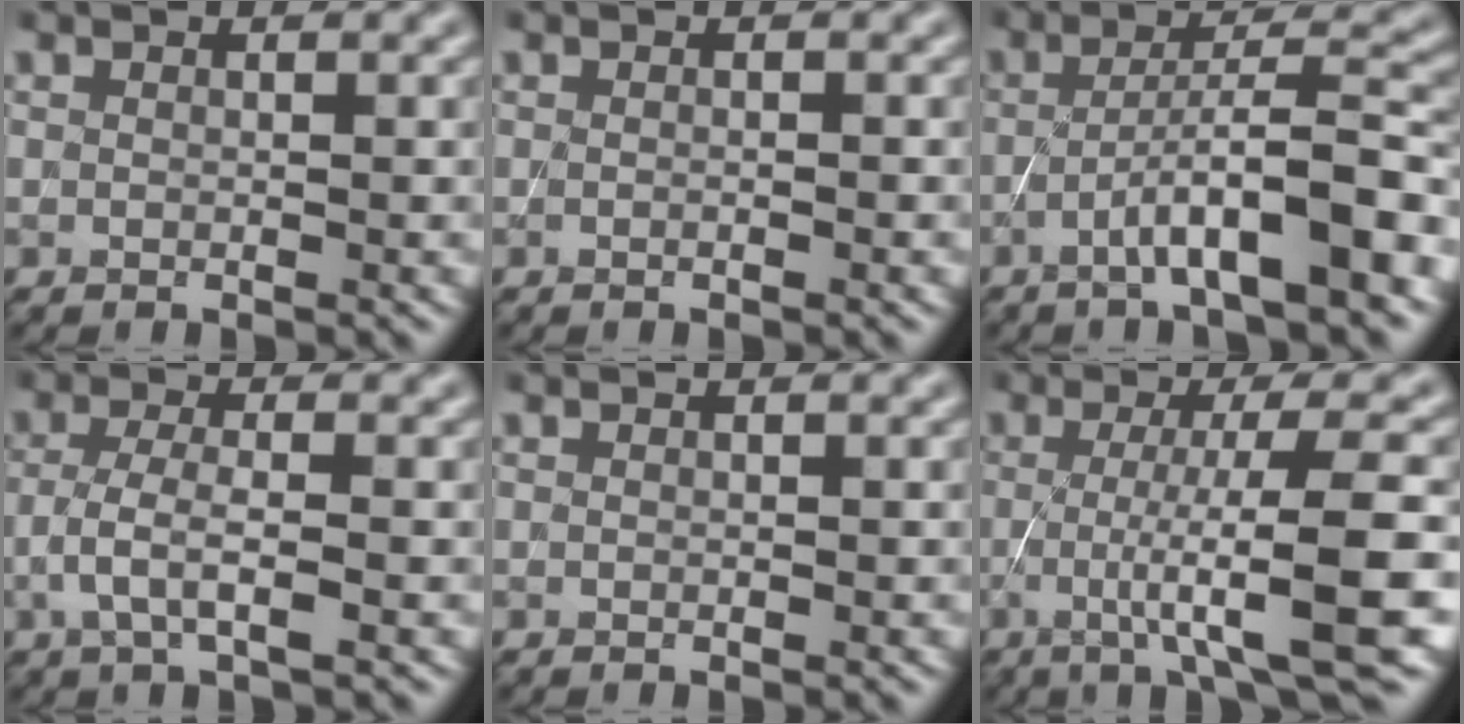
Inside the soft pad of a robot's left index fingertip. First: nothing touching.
{"total": 1.0, "force": [0.1, 0.6, 0.8], "torque": [0.010, -0.007, -0.009]}
{"total": 7.4, "force": [-3.3, 1.0, 6.5], "torque": [-0.097, 0.024, -0.054]}
{"total": 2.4, "force": [-0.9, 0.5, 2.2], "torque": [-0.055, 0.003, -0.019]}
{"total": 0.0}
{"total": 8.2, "force": [-1.8, 1.1, 7.9], "torque": [-0.120, -0.001, -0.032]}